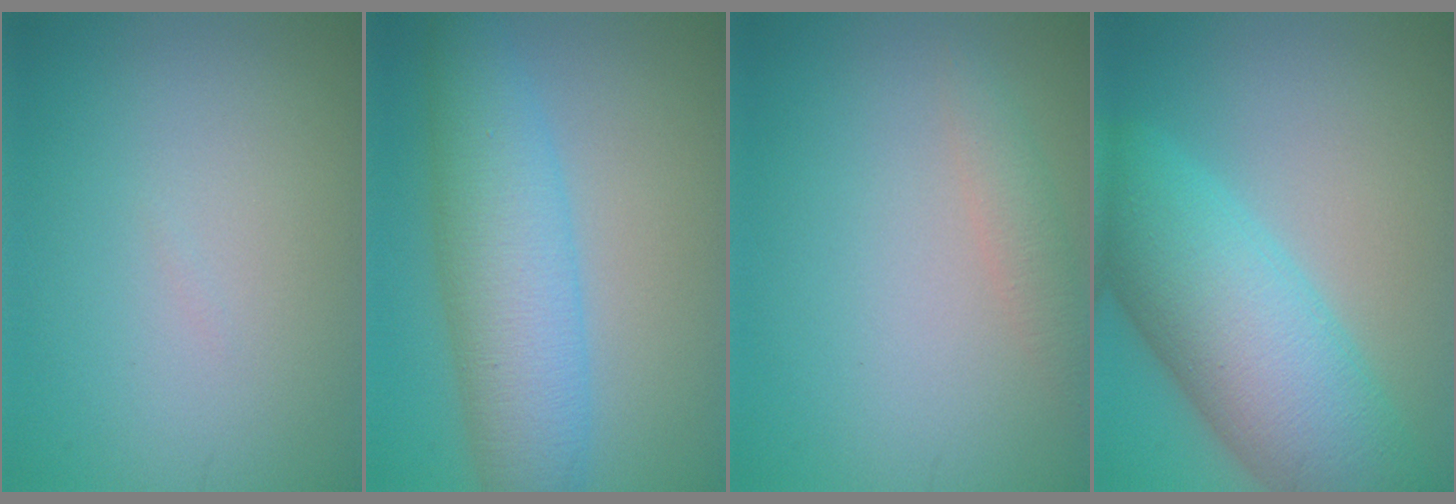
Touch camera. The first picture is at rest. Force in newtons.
{"total": 7.2, "press": 7.2, "slide": 0.1}
{"total": 1.7, "press": 1.7, "slide": 0.1}
{"total": 10.5, "press": 10.5, "slide": 0.3}